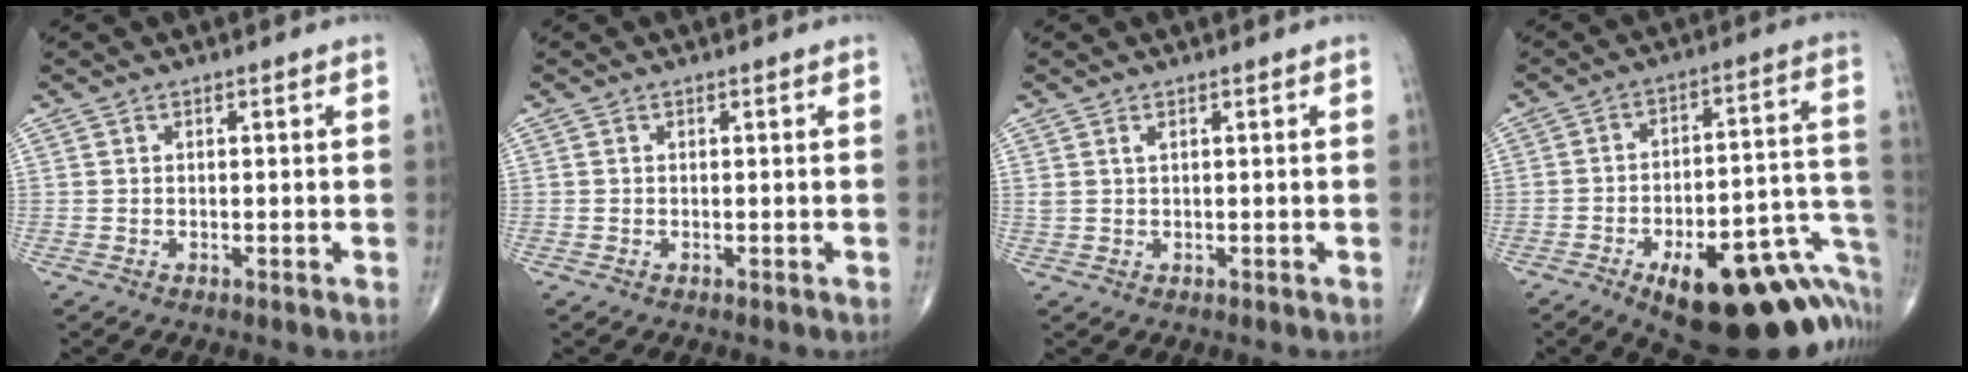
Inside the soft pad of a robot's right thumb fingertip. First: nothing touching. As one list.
[{"total": 0.0}, {"total": 1.1, "force": [0.6, 0.4, 0.8], "torque": [-0.020, 0.006, 0.017]}, {"total": 27.4, "force": [-12.7, 10.9, 21.8], "torque": [-0.191, 0.084, -0.166]}]